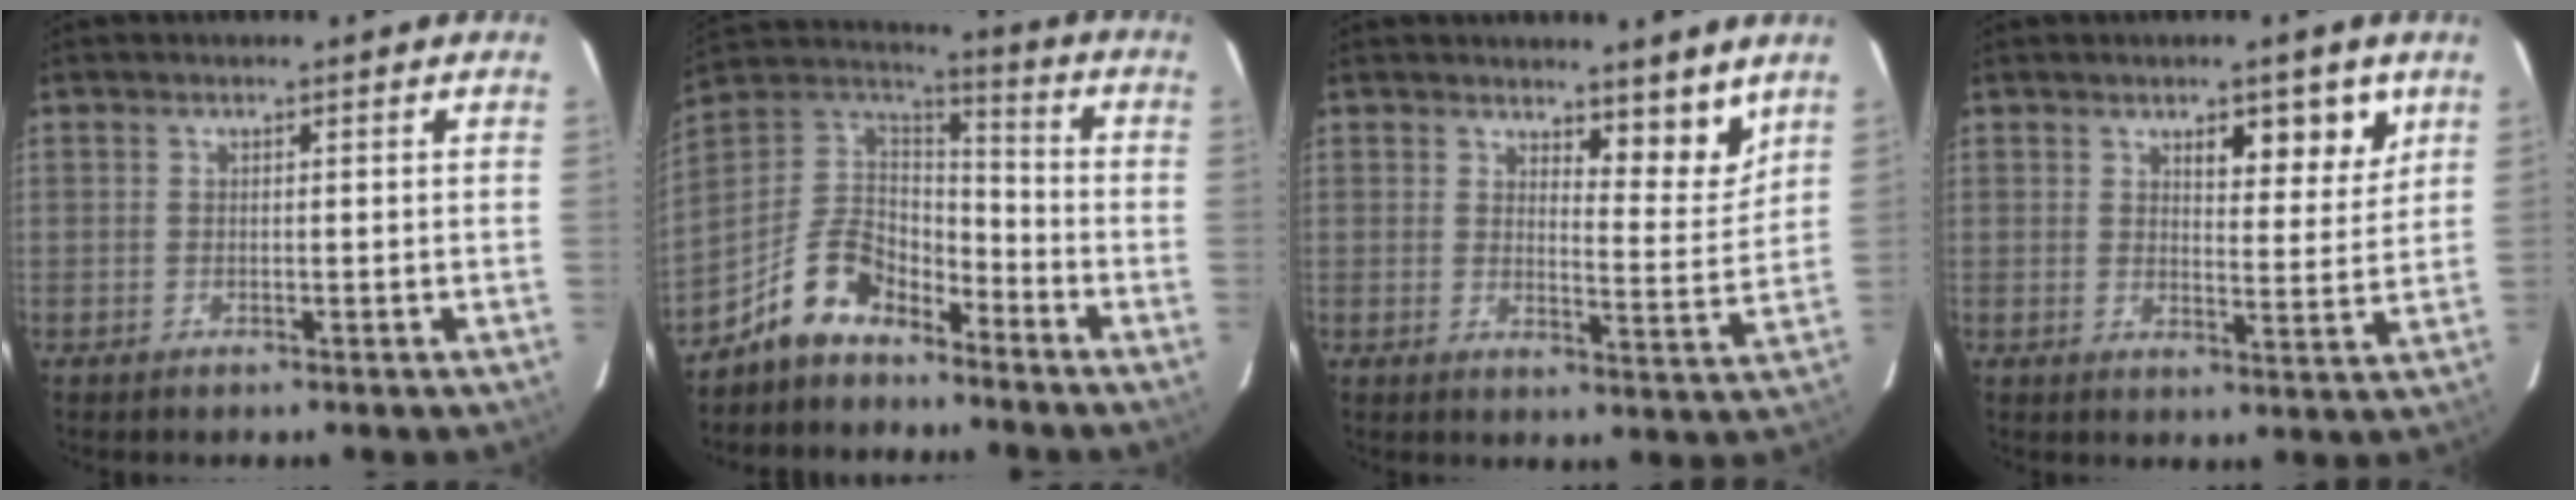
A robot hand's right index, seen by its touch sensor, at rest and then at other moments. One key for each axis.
{"total": 10.3, "fx": -7.5, "fy": 5.6, "fz": 4.3, "tx": -0.097, "ty": 0.039, "tz": -0.147}
{"total": 5.7, "fx": 4.6, "fy": 1.8, "fz": 2.9, "tx": -0.030, "ty": -0.021, "tz": 0.063}
{"total": 6.5, "fx": 3.8, "fy": 2.2, "fz": 4.7, "tx": -0.057, "ty": -0.006, "tz": 0.052}